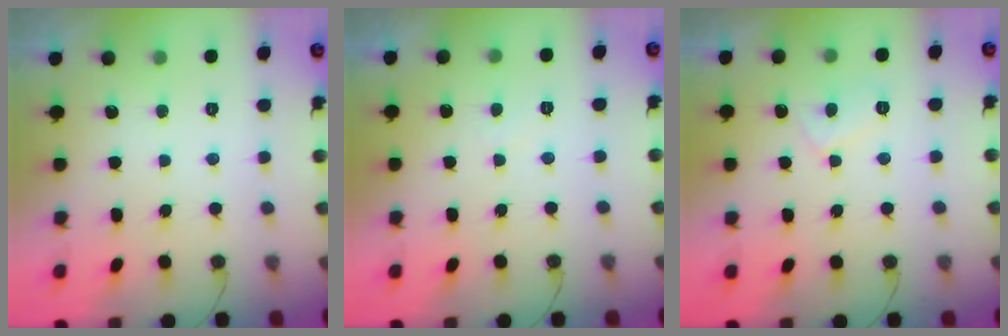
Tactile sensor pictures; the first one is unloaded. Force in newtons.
{"total": 1.6, "press": 1.6, "slide": 0.4}
{"total": 5.2, "press": 5.2, "slide": 0.4}